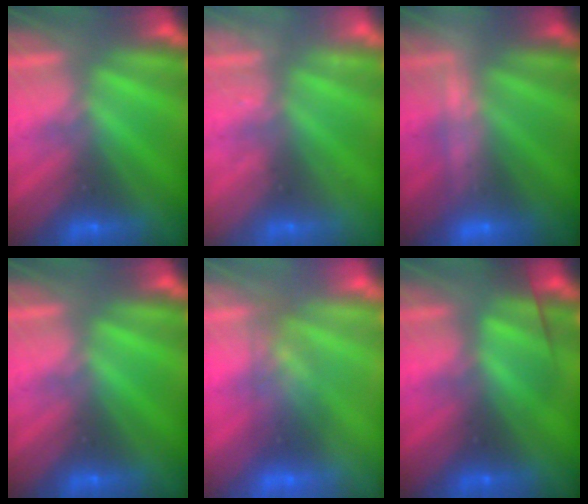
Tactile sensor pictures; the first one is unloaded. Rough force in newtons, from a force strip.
{"total": 2.2}
{"total": 2.3}
{"total": 0.0}
{"total": 2.6}
{"total": 2.9}